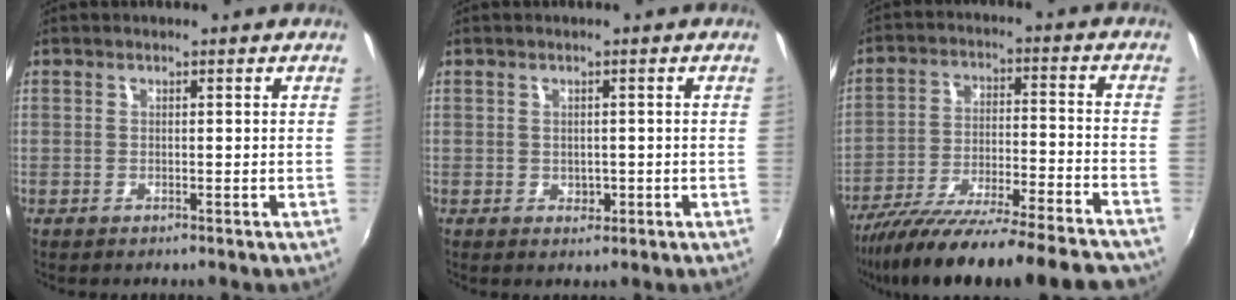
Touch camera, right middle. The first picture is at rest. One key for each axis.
{"total": 1.6, "fx": -0.1, "fy": 1.5, "fz": 0.7, "tx": -0.005, "ty": -0.001, "tz": -0.001}
{"total": 26.0, "fx": -22.7, "fy": 3.0, "fz": 12.4, "tx": -0.208, "ty": -0.060, "tz": -0.334}